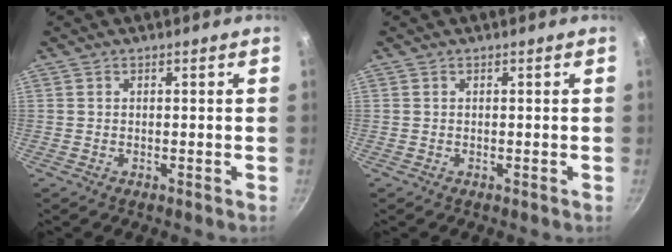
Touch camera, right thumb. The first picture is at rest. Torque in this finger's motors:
{"motor_torque": [-0.05, 0.04, 0.00, 0.00, 0.00]}